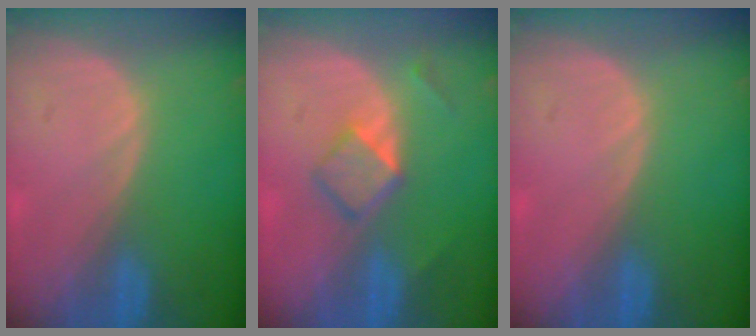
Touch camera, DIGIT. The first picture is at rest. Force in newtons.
{"total": 4.1, "press": 4.1, "slide": 0.5}
{"total": 0.0}